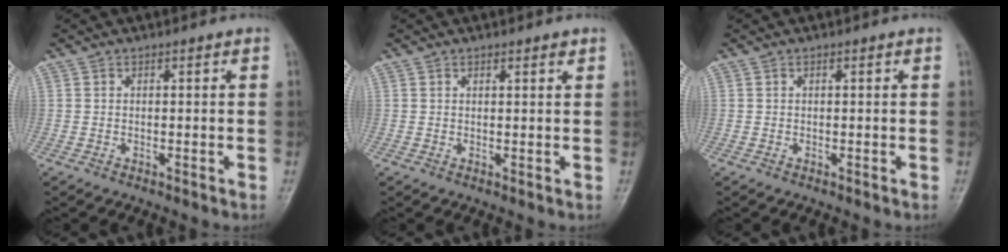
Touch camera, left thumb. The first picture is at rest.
{"total": 1.2, "force": [0.9, 0.4, 0.7], "torque": [-0.007, -0.004, 0.013]}
{"total": 0.0}